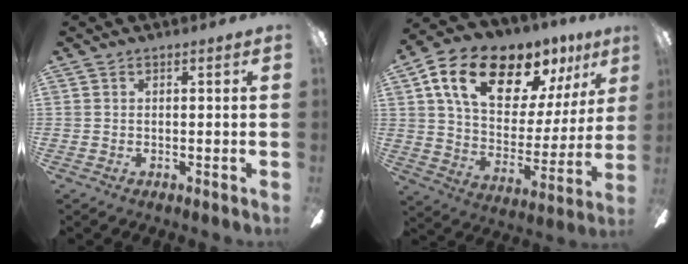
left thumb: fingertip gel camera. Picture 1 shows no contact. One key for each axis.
{"total": 20.2, "fx": 12.5, "fy": 10.8, "fz": 11.6, "tx": -0.196, "ty": -0.064, "tz": 0.219}